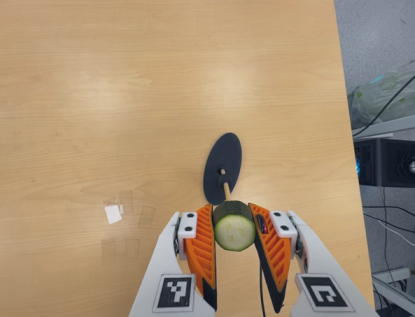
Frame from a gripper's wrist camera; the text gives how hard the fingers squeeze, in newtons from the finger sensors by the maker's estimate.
{"total": 9.9, "left": 9.3, "right": 10.4}